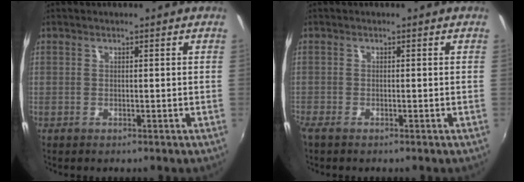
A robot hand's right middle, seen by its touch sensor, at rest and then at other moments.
{"total": 1.2, "force": [-1.1, 0.3, 0.5], "torque": [-0.013, -0.006, -0.023]}